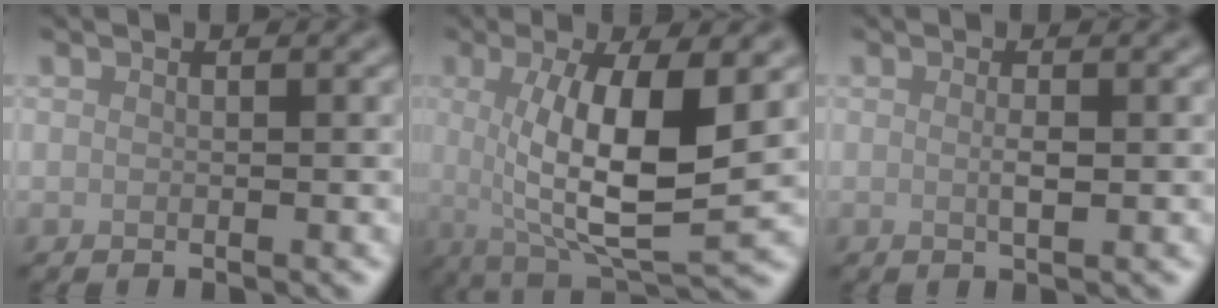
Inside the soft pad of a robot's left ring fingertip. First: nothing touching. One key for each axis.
{"total": 10.2, "fx": 0.6, "fy": 3.3, "fz": 9.7, "tx": -0.157, "ty": -0.016, "tz": 0.016}
{"total": 1.4, "fx": 0.0, "fy": 0.3, "fz": 1.3, "tx": -0.024, "ty": -0.002, "tz": -0.001}